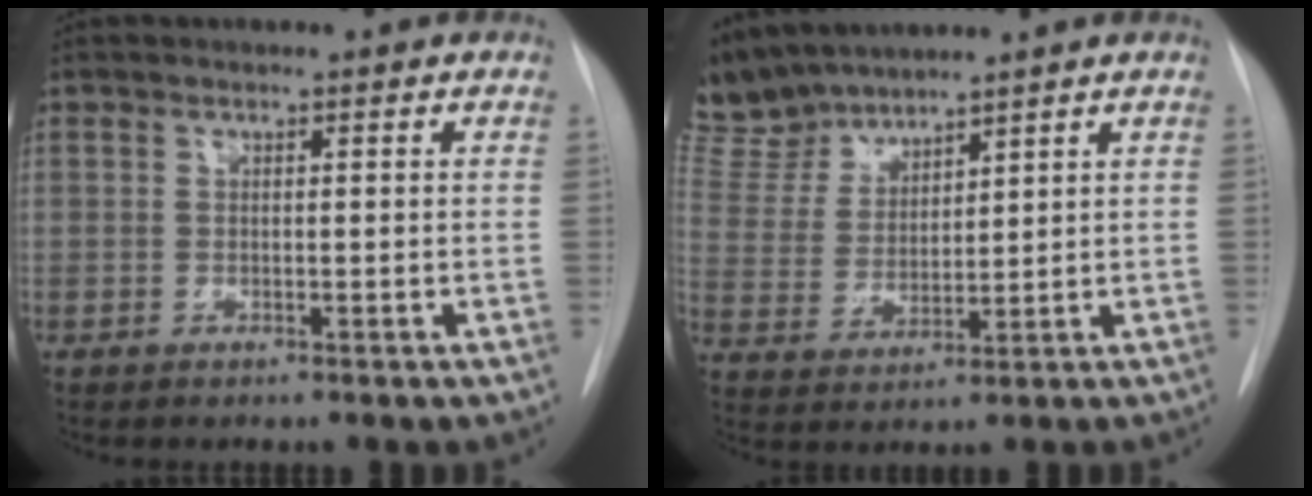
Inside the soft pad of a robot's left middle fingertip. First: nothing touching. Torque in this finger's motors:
{"motor_torque": [1.07, -1.07, 0.30, -0.02]}